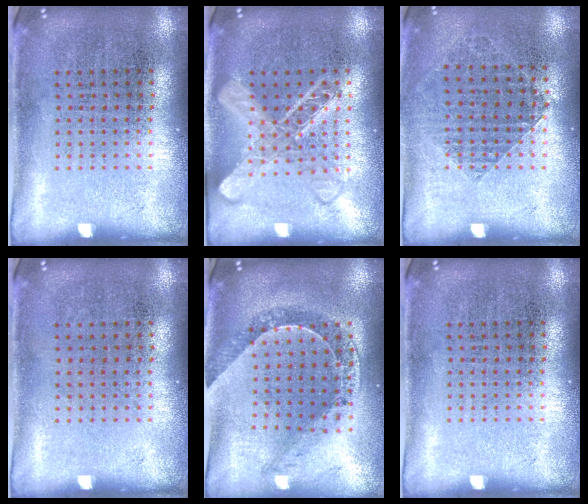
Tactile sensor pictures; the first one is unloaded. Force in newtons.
{"total": 3.2, "press": 3.2, "slide": 0.5}
{"total": 0.9, "press": 0.9, "slide": 0.2}
{"total": 0.0}
{"total": 0.7, "press": 0.7, "slide": 0.1}
{"total": 0.0}